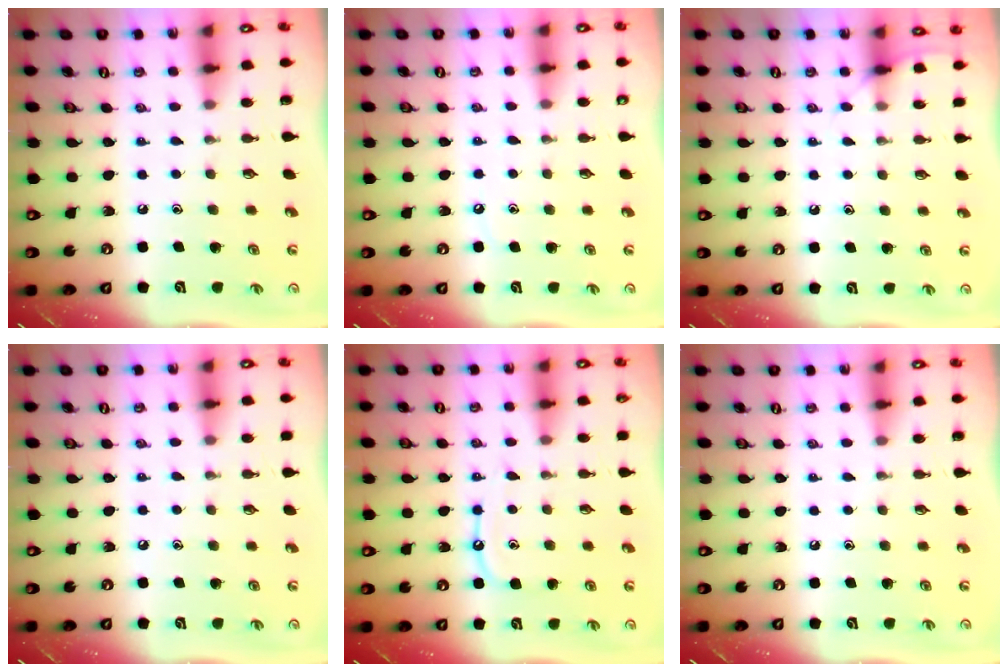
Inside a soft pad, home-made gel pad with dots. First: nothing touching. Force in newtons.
{"total": 3.4, "press": 3.4, "slide": 0.4}
{"total": 5.8, "press": 5.7, "slide": 0.8}
{"total": 2.6, "press": 2.6, "slide": 0.3}
{"total": 8.7, "press": 8.7, "slide": 0.9}
{"total": 0.0}